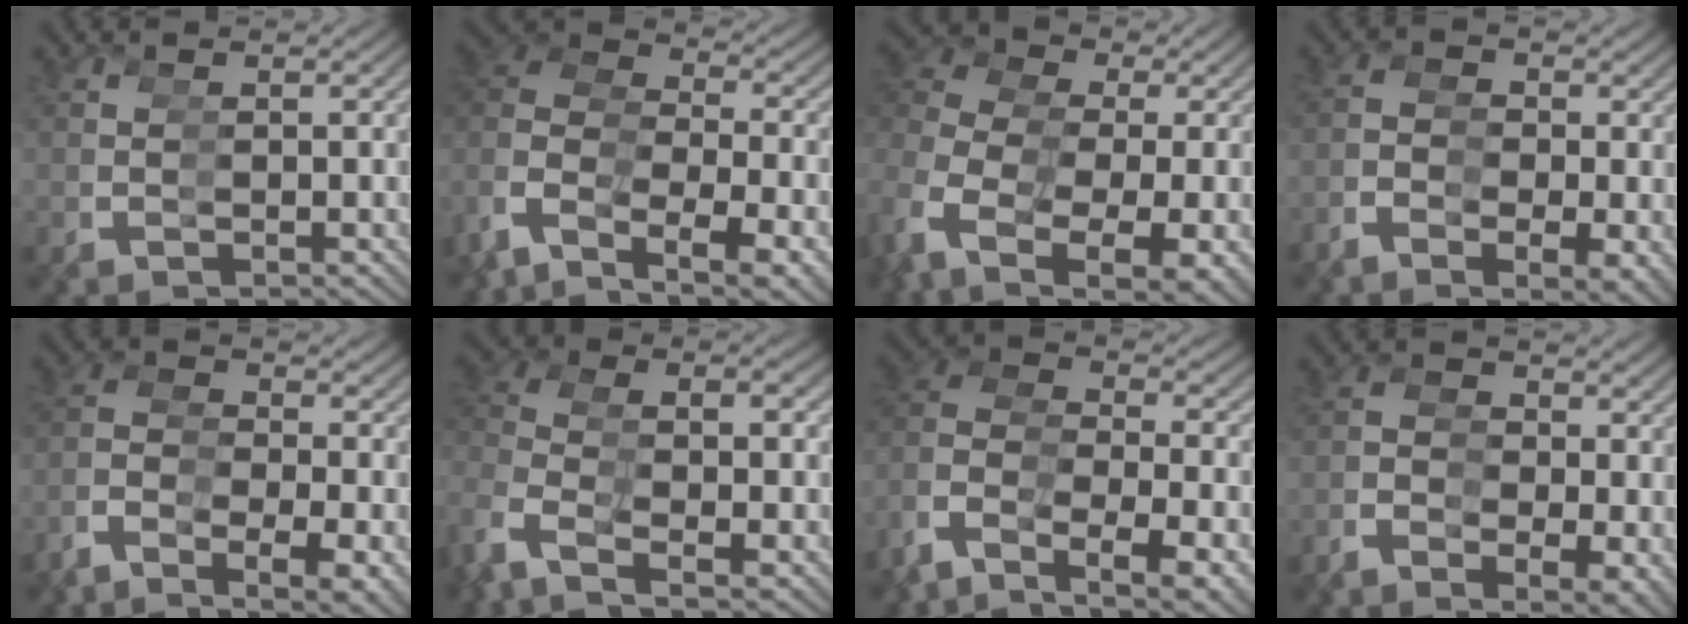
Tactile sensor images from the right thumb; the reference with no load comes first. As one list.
[{"total": 12.9, "force": [0.7, 11.1, 6.4], "torque": [-0.163, -0.007, 0.010]}, {"total": 9.9, "force": [2.7, 7.4, 6.0], "torque": [-0.118, 0.008, 0.047]}, {"total": 2.9, "force": [-0.2, 2.1, 2.0], "torque": [-0.029, 0.010, -0.001]}, {"total": 6.7, "force": [-0.9, 5.4, 3.9], "torque": [-0.096, -0.002, -0.009]}, {"total": 4.1, "force": [0.3, 3.7, 1.6], "torque": [-0.081, -0.001, 0.009]}, {"total": 10.5, "force": [0.2, 9.2, 5.0], "torque": [-0.143, -0.007, 0.006]}, {"total": 2.5, "force": [-0.3, 1.6, 1.9], "torque": [-0.025, 0.009, -0.001]}]